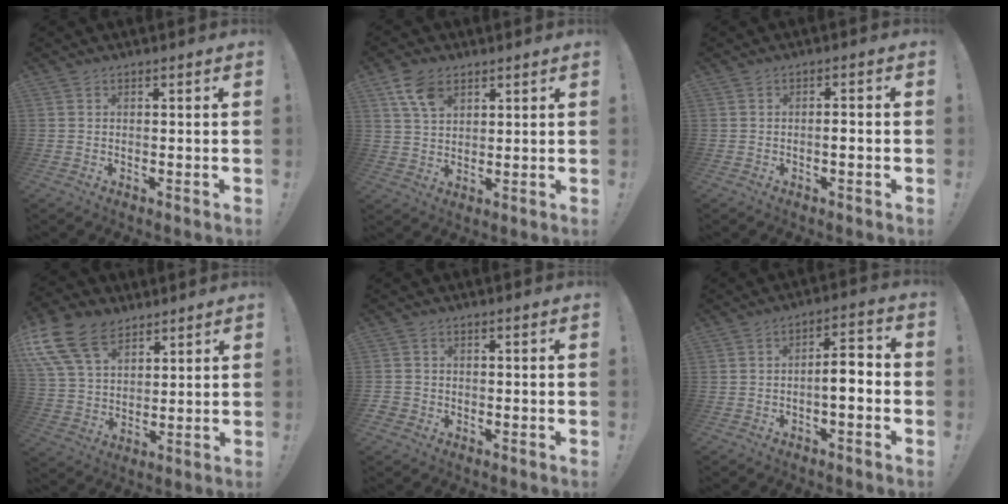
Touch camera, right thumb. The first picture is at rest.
{"total": 8.0, "force": [4.4, 4.9, 4.6], "torque": [-0.083, -0.011, 0.085]}
{"total": 2.2, "force": [-1.1, 0.2, 2.0], "torque": [-0.029, 0.001, -0.021]}
{"total": 17.0, "force": [9.8, 10.5, 9.1], "torque": [-0.187, -0.049, 0.184]}
{"total": 1.8, "force": [-0.6, 1.6, 0.6], "torque": [-0.009, 0.004, -0.011]}
{"total": 7.2, "force": [-2.0, 2.3, 6.5], "torque": [-0.098, 0.009, -0.037]}